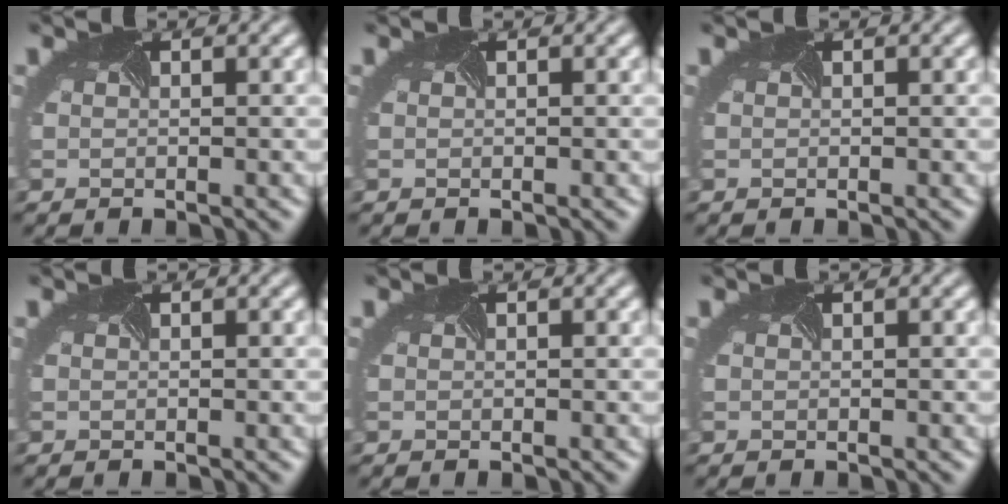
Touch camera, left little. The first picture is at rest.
{"total": 0.0}
{"total": 0.0}
{"total": 0.0}
{"total": 0.0}
{"total": 0.0}